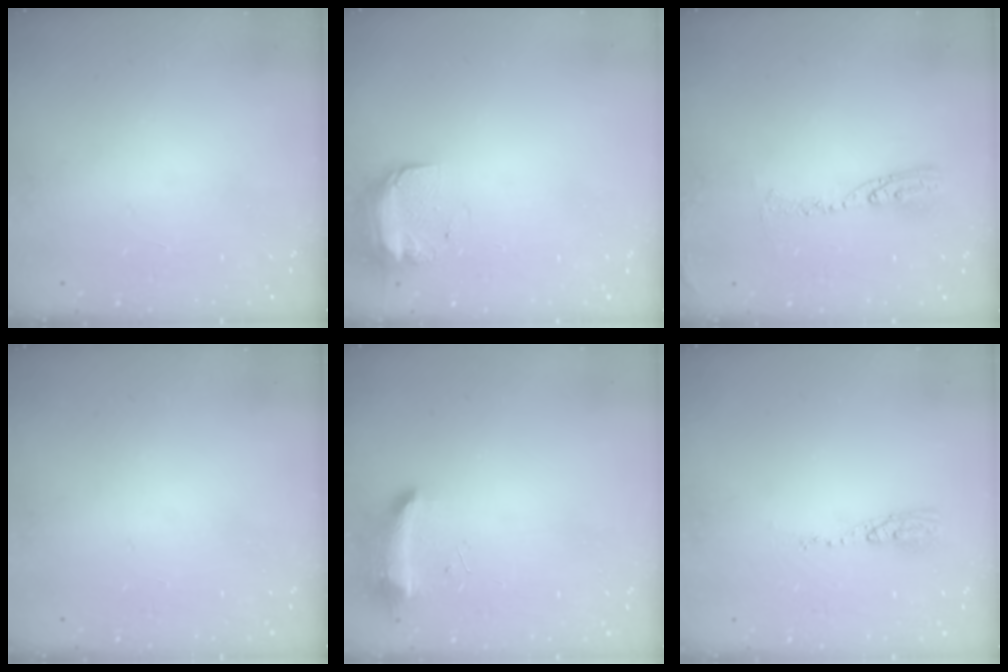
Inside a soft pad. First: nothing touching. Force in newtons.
{"total": 8.9, "press": 8.8, "slide": 1.4}
{"total": 8.3, "press": 8.3, "slide": 0.8}
{"total": 0.0}
{"total": 12.5, "press": 9.4, "slide": 8.2}
{"total": 6.3, "press": 6.1, "slide": 1.6}